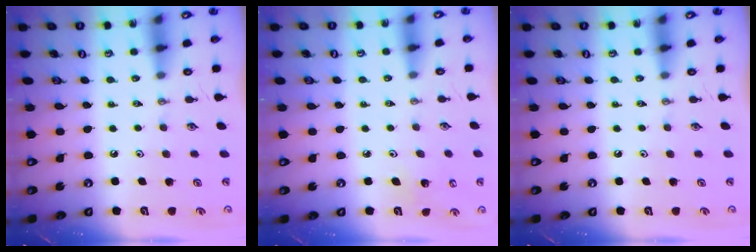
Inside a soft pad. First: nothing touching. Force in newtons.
{"total": 5.3, "press": 5.3, "slide": 0.5}
{"total": 0.0}